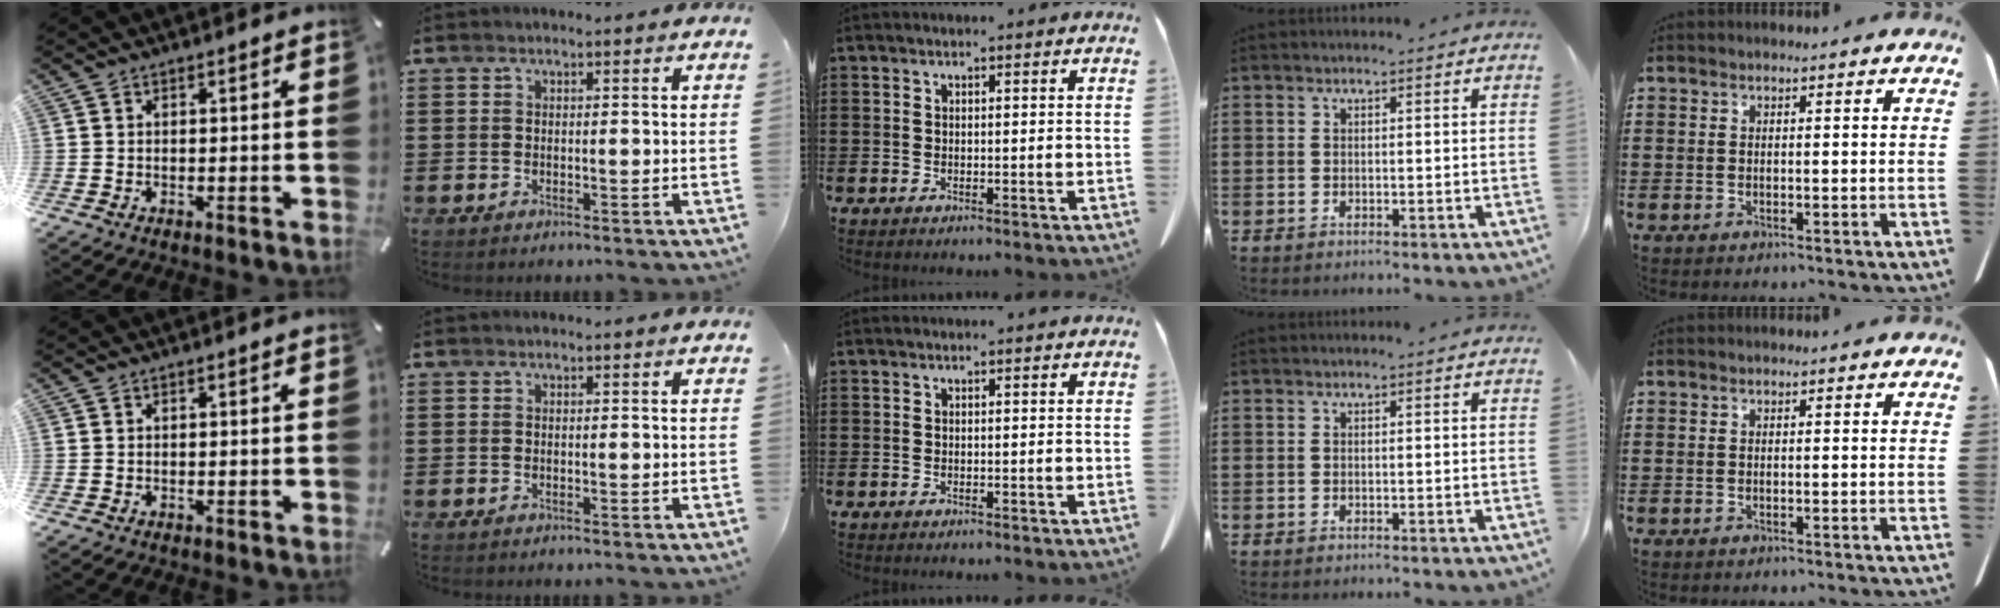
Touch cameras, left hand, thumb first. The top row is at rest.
{}